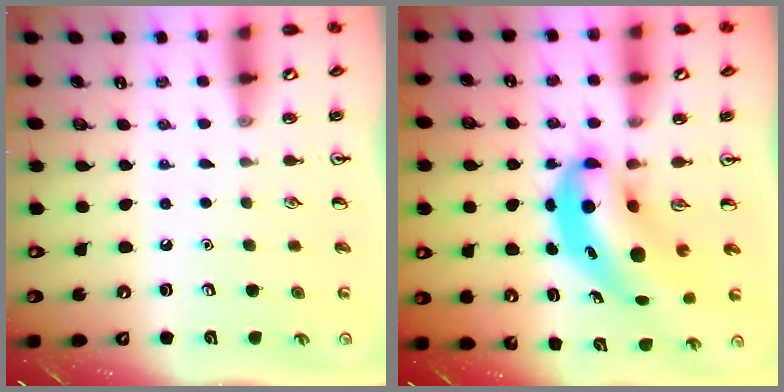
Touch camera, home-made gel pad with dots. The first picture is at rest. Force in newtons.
{"total": 7.4, "press": 7.2, "slide": 1.7}